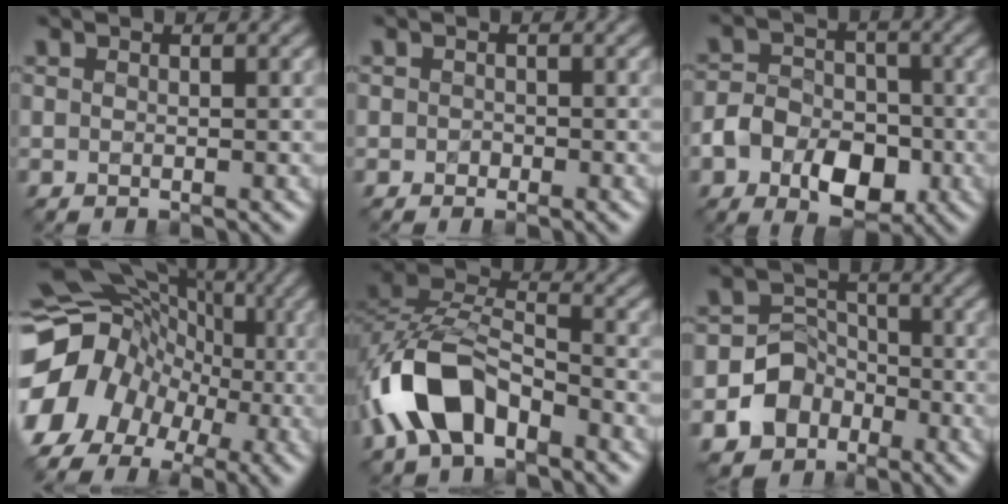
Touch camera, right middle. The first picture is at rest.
{"total": 0.7, "force": [-0.3, 0.5, 0.3], "torque": [-0.002, -0.004, -0.006]}
{"total": 7.1, "force": [-3.0, 4.8, 4.2], "torque": [-0.072, -0.002, -0.058]}
{"total": 13.8, "force": [-4.2, 11.2, 6.9], "torque": [-0.135, -0.004, -0.079]}
{"total": 8.4, "force": [-4.2, 4.6, 5.6], "torque": [-0.117, 0.009, -0.089]}
{"total": 5.3, "force": [-2.4, 4.4, 1.7], "torque": [-0.008, 0.002, -0.055]}